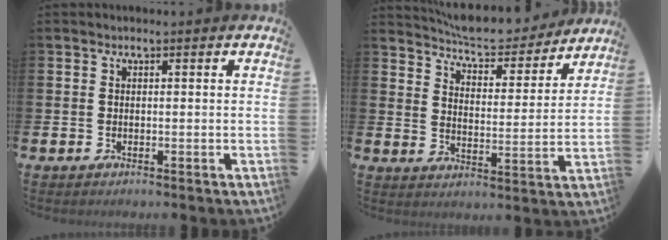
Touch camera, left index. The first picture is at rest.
{"total": 7.5, "force": [7.2, 1.1, 1.6], "torque": [-0.061, -0.051, 0.127]}